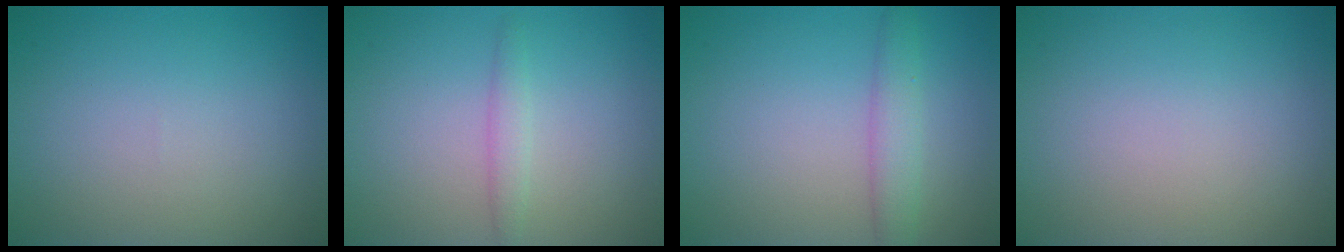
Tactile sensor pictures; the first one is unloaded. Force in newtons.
{"total": 1.4, "press": 1.4, "slide": 0.0}
{"total": 2.6, "press": 2.6, "slide": 0.0}
{"total": 0.0}